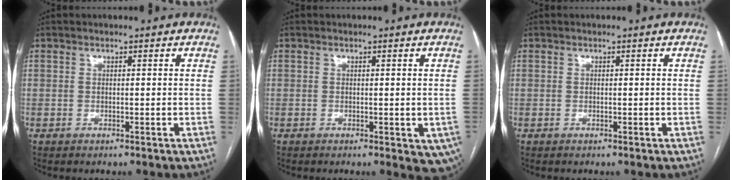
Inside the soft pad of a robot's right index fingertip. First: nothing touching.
{"total": 5.9, "force": [-2.3, 2.7, 4.8], "torque": [-0.034, -0.008, -0.031]}
{"total": 0.0}